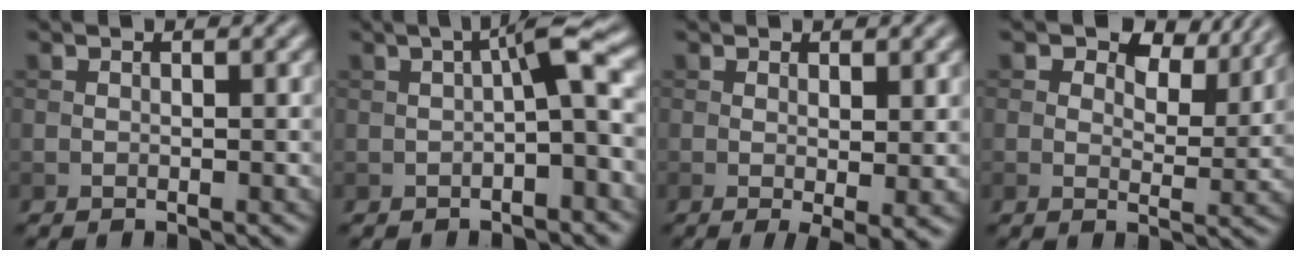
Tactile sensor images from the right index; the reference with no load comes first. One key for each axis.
{"total": 4.0, "fx": 0.0, "fy": 0.5, "fz": 3.9, "tx": -0.064, "ty": 0.021, "tz": -0.005}
{"total": 2.6, "fx": 0.0, "fy": 0.3, "fz": 2.6, "tx": -0.039, "ty": -0.011, "tz": 0.004}
{"total": 6.4, "fx": 4.0, "fy": 3.3, "fz": 3.6, "tx": -0.050, "ty": -0.003, "tz": 0.054}